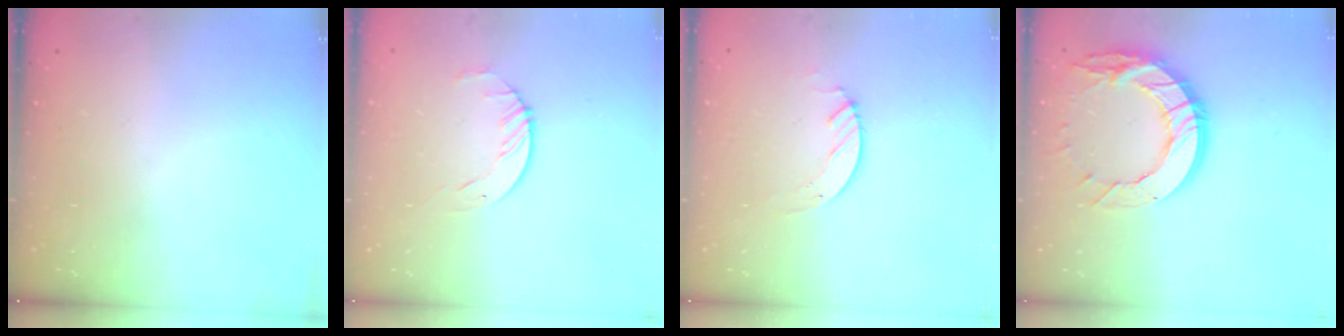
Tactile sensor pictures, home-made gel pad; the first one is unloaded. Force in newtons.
{"total": 3.4, "press": 3.4, "slide": 0.4}
{"total": 2.4, "press": 2.4, "slide": 0.2}
{"total": 15.9, "press": 15.9, "slide": 1.3}